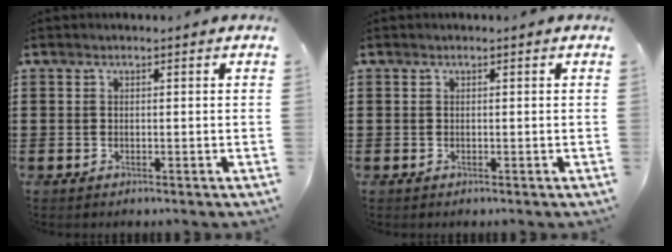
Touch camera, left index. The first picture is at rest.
{"total": 0.0}